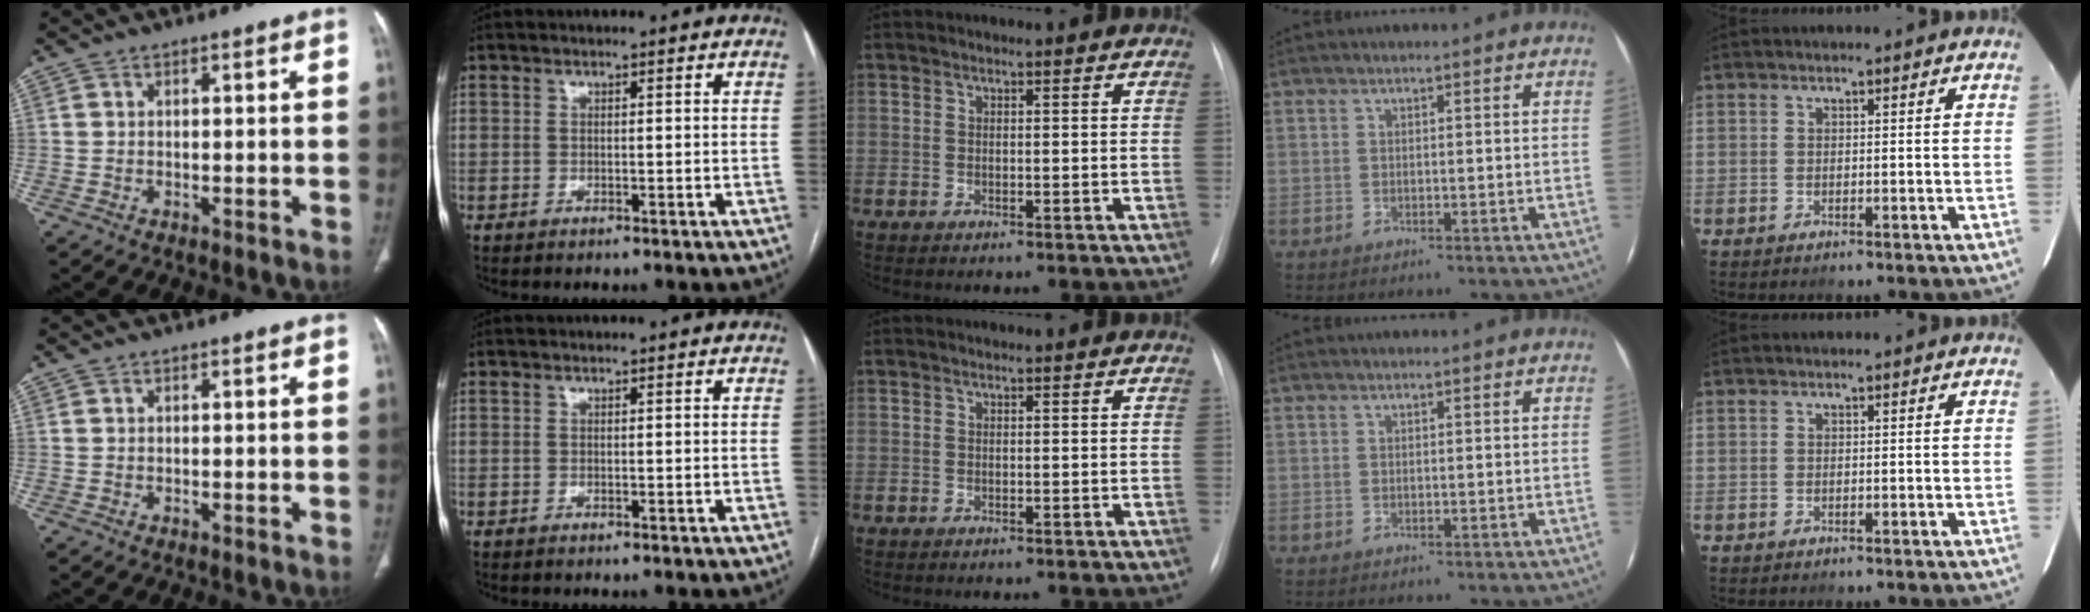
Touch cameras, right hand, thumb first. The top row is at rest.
{}